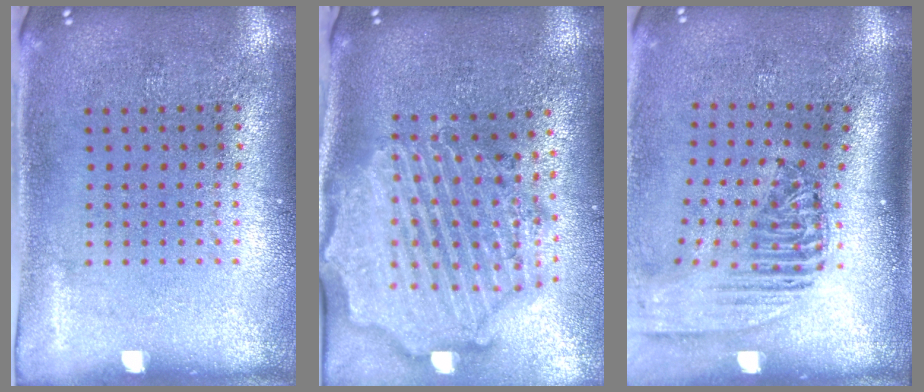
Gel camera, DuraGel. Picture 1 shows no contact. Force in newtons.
{"total": 3.4, "press": 2.9, "slide": 1.7}
{"total": 2.4, "press": 1.8, "slide": 1.5}